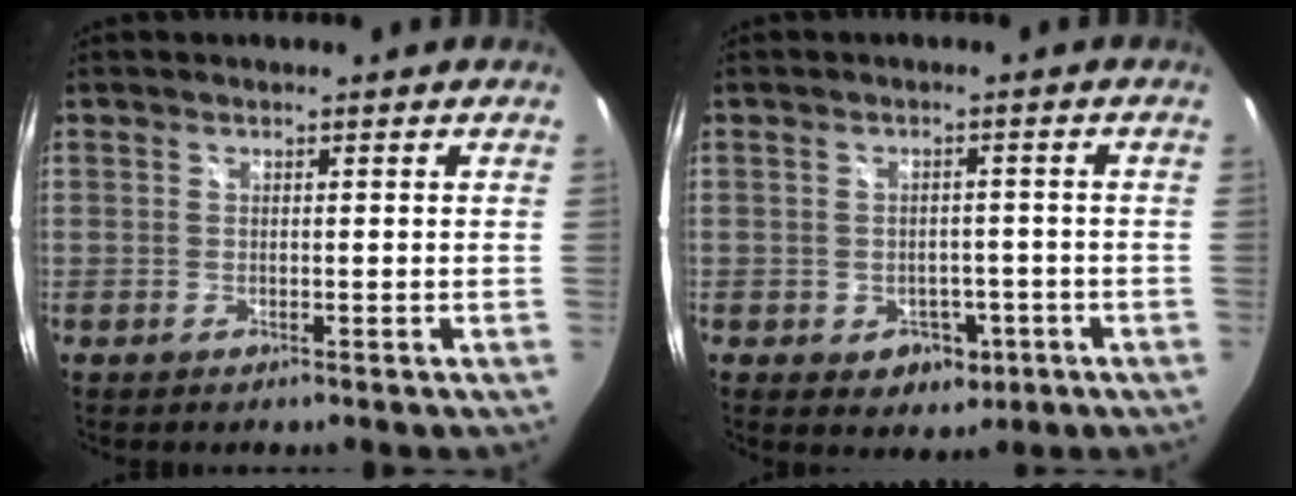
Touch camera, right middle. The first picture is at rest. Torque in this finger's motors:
{"motor_torque": [-1.15, -0.92, -0.43, -0.05]}